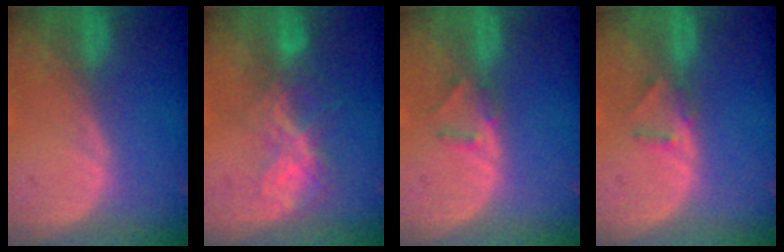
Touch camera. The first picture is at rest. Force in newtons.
{"total": 6.6, "press": 5.8, "slide": 3.2}
{"total": 1.9, "press": 1.7, "slide": 0.9}
{"total": 1.9, "press": 1.7, "slide": 0.9}